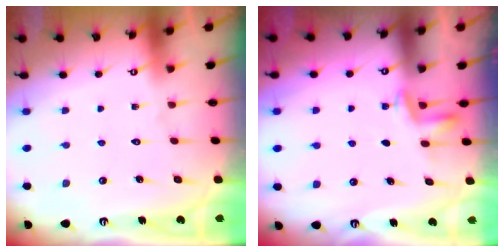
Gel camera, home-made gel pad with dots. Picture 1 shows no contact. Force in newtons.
{"total": 3.2, "press": 3.2, "slide": 0.6}